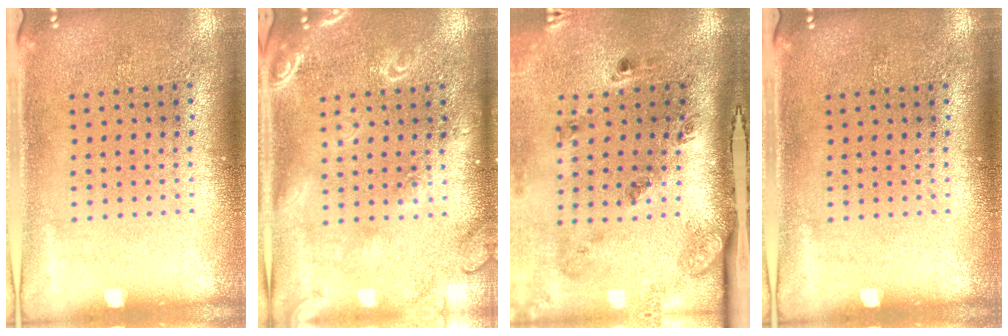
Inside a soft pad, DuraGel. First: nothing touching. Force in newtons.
{"total": 1.7, "press": 1.7, "slide": 0.2}
{"total": 2.4, "press": 1.7, "slide": 1.8}
{"total": 0.0}